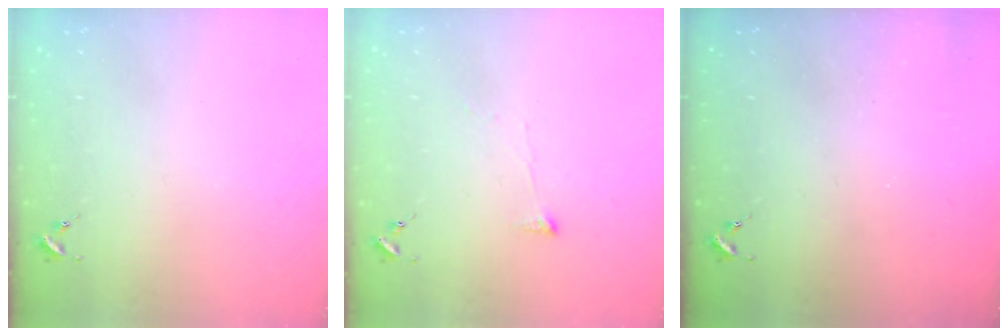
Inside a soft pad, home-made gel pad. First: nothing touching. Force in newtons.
{"total": 3.4, "press": 3.3, "slide": 0.5}
{"total": 0.0}